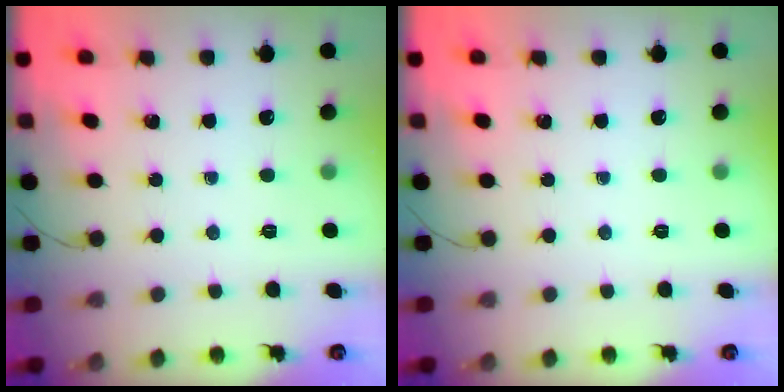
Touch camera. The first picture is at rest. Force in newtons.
{"total": 0.0}